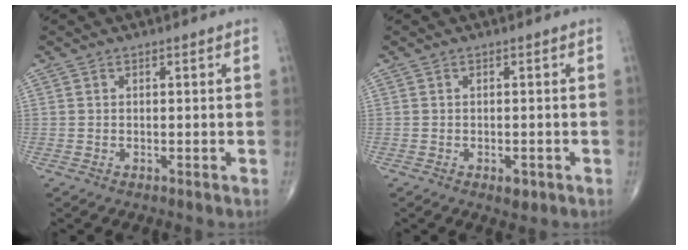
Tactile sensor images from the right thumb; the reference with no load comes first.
{"total": 2.1, "force": [-1.0, 1.0, 1.5], "torque": [-0.013, 0.000, -0.010]}